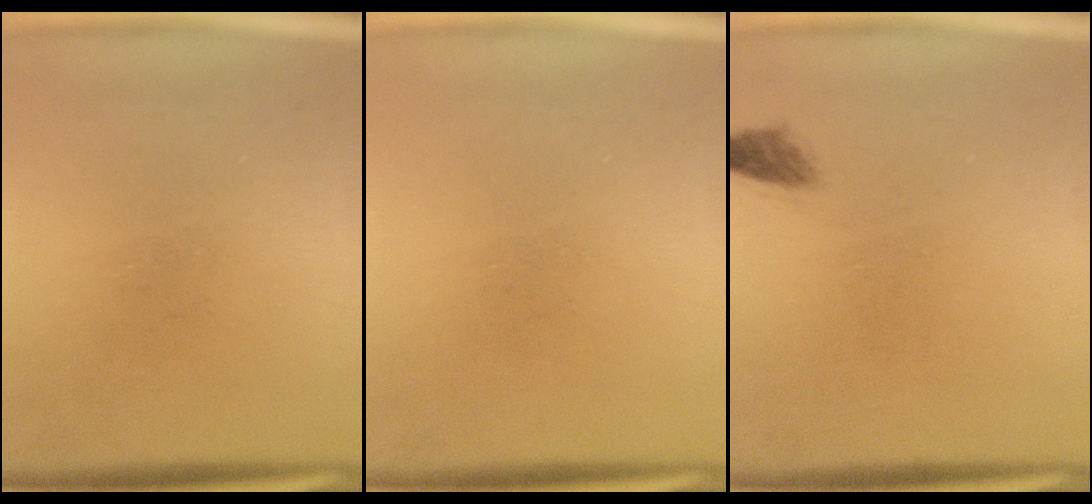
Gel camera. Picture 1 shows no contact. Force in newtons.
{"total": 0.0}
{"total": 1.3}